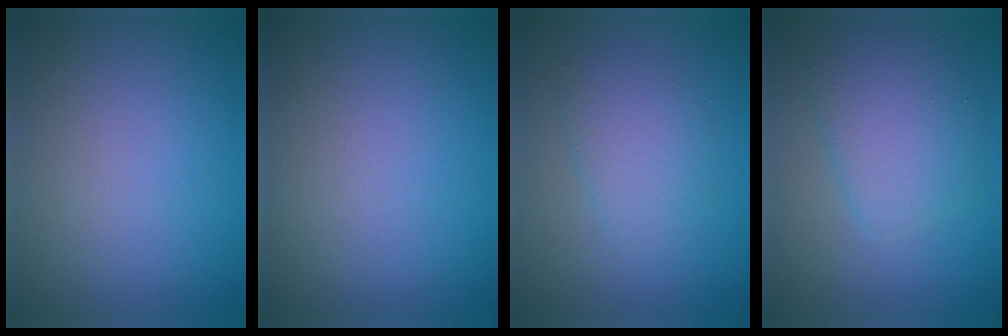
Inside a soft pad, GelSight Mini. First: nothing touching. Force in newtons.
{"total": 0.0}
{"total": 2.7, "press": 2.7, "slide": 0.1}
{"total": 4.4, "press": 4.4, "slide": 0.1}